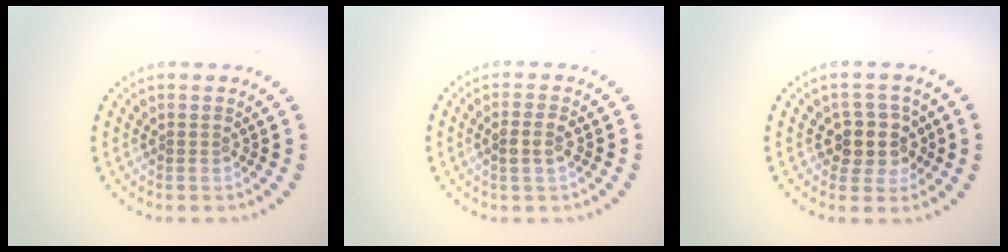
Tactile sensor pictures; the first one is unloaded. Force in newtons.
{"total": 1.8, "press": 1.8, "slide": 0.2}
{"total": 3.4, "press": 3.1, "slide": 1.4}